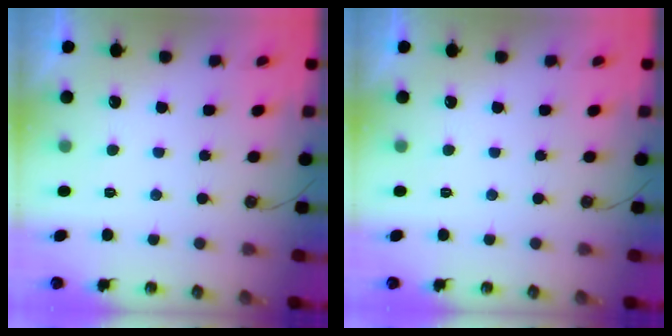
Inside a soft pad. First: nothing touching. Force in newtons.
{"total": 0.0}